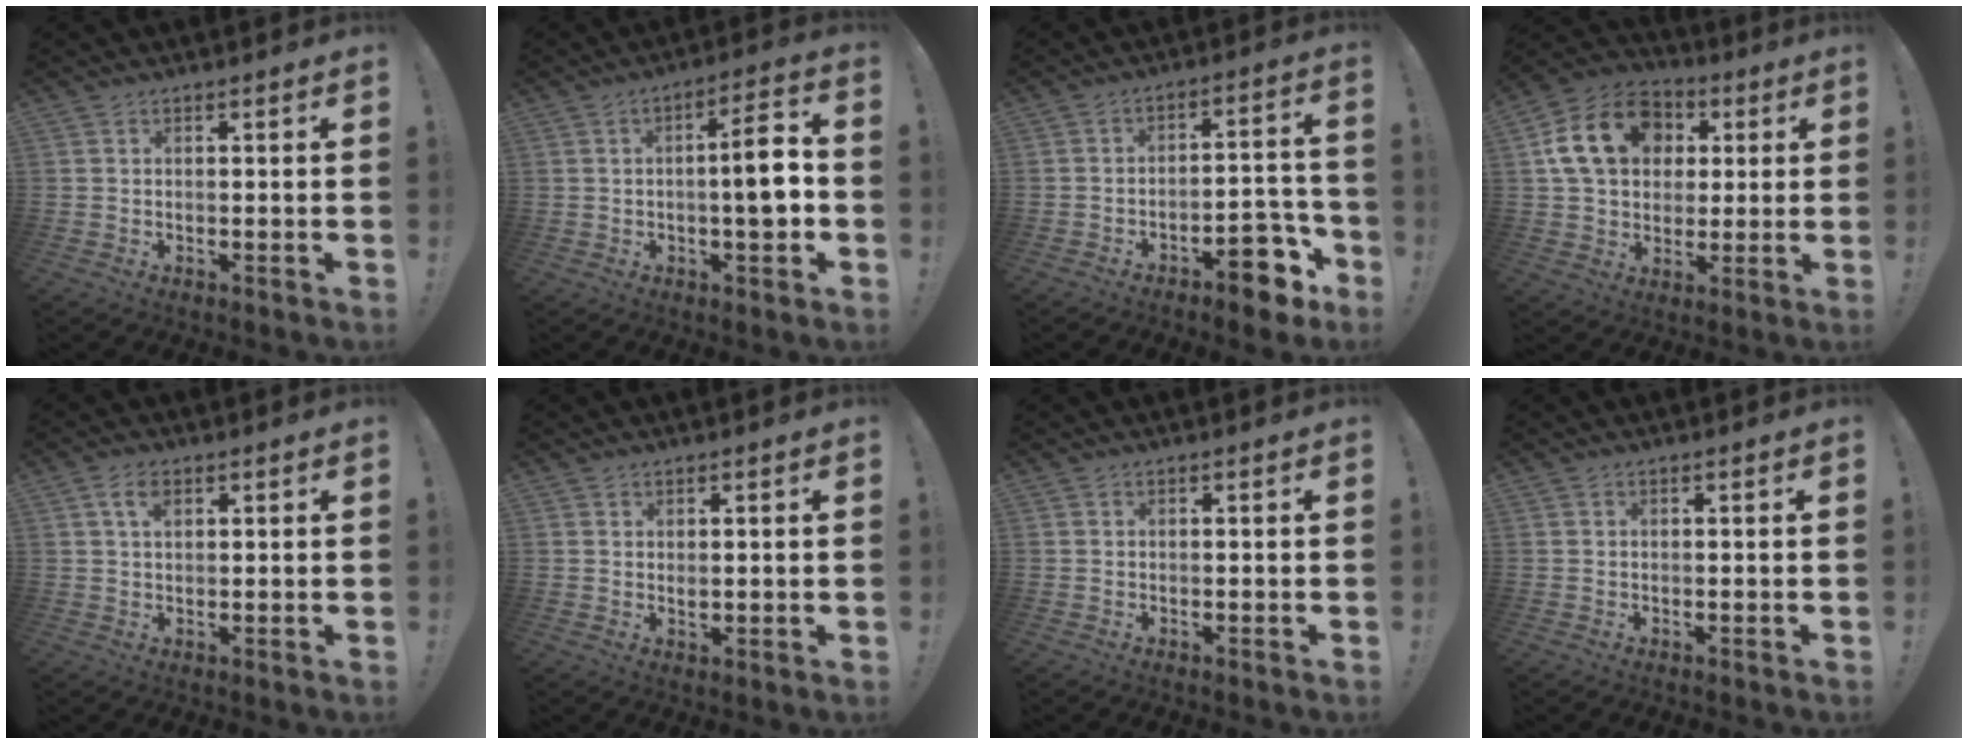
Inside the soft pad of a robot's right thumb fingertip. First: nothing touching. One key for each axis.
{"total": 9.2, "fx": -1.0, "fy": 3.1, "fz": 8.6, "tx": -0.113, "ty": 0.008, "tz": -0.021}
{"total": 11.8, "fx": -7.4, "fy": 4.9, "fz": 7.6, "tx": -0.067, "ty": 0.056, "tz": -0.122}
{"total": 18.9, "fx": 5.4, "fy": 14.3, "fz": 11.1, "tx": -0.179, "ty": -0.001, "tz": 0.102}
{"total": 4.1, "fx": 1.9, "fy": 2.2, "fz": 2.8, "tx": -0.051, "ty": -0.002, "tz": 0.034}
{"total": 1.4, "fx": 0.6, "fy": 1.0, "fz": 0.7, "tx": -0.002, "ty": -0.004, "tz": 0.008}
{"total": 0.0}
{"total": 0.0}